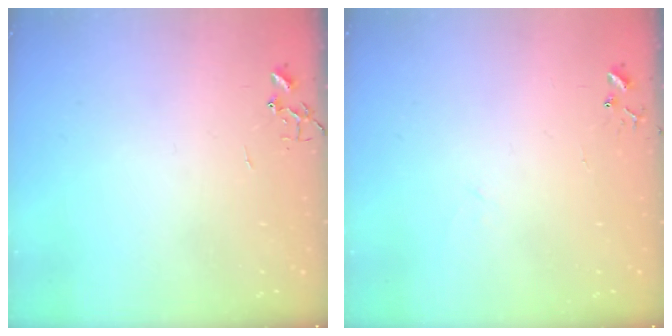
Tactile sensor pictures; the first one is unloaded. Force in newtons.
{"total": 4.6, "press": 4.5, "slide": 0.6}